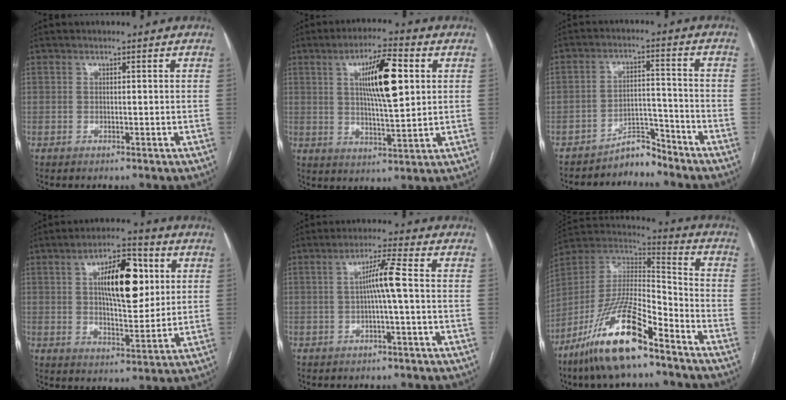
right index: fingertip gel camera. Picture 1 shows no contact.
{"total": 11.2, "force": [3.0, 2.0, 10.6], "torque": [-0.182, 0.005, 0.050]}
{"total": 4.5, "force": [-4.4, 1.0, 0.2], "torque": [0.004, 0.016, -0.072]}
{"total": 12.5, "force": [3.3, 4.4, 11.2], "torque": [-0.181, 0.015, 0.055]}
{"total": 4.9, "force": [-0.2, -0.6, 4.9], "torque": [-0.086, 0.012, -0.002]}
{"total": 18.5, "force": [-12.1, 4.1, 13.4], "torque": [-0.284, -0.010, -0.226]}